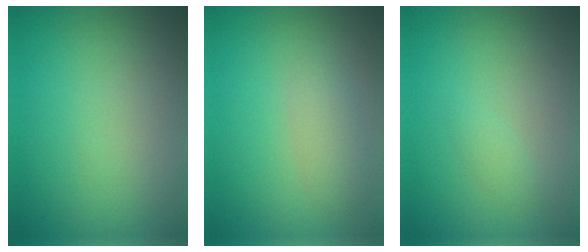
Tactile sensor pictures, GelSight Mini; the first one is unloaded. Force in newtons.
{"total": 2.0, "press": 2.0, "slide": 0.0}
{"total": 0.7, "press": 0.7, "slide": 0.0}